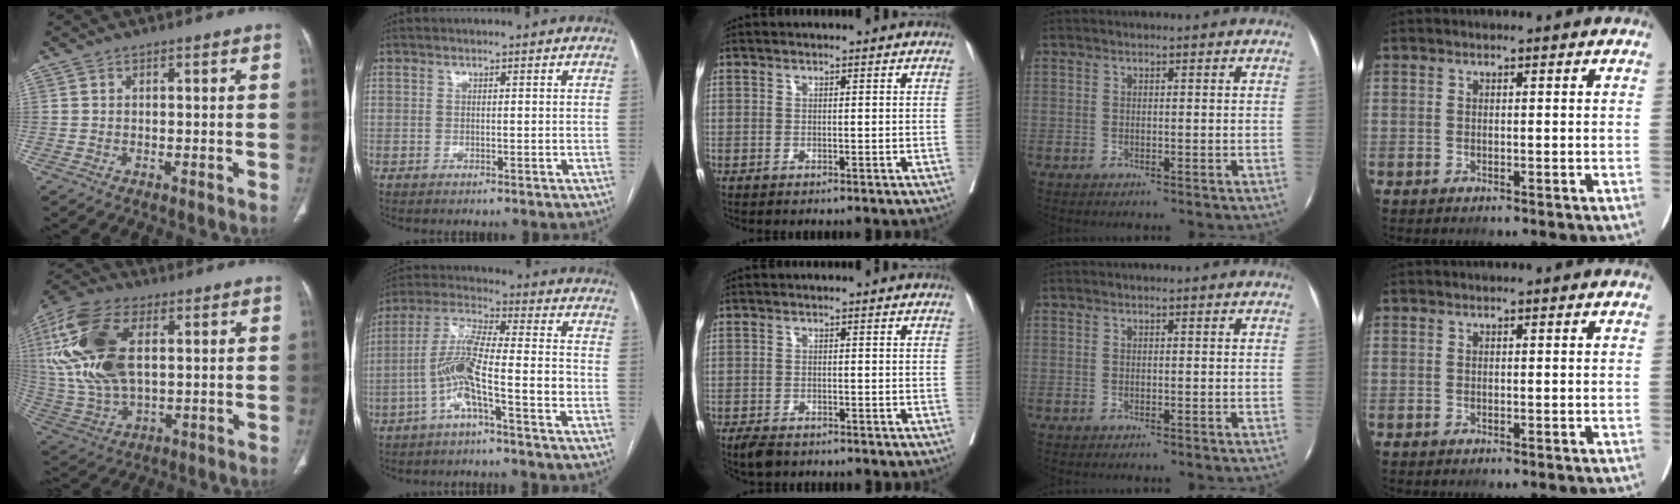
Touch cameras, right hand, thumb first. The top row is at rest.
{"thumb": {"total": 20.9, "force": [4.7, 11.1, 17.0], "torque": [-0.374, -0.002, 0.088]}, "index": {"total": 10.4, "force": [-3.8, 1.0, 9.6], "torque": [-0.194, 0.024, -0.074]}, "middle": {"total": 3.3, "force": [-2.8, 1.1, 1.4], "torque": [-0.024, -0.006, -0.044]}}